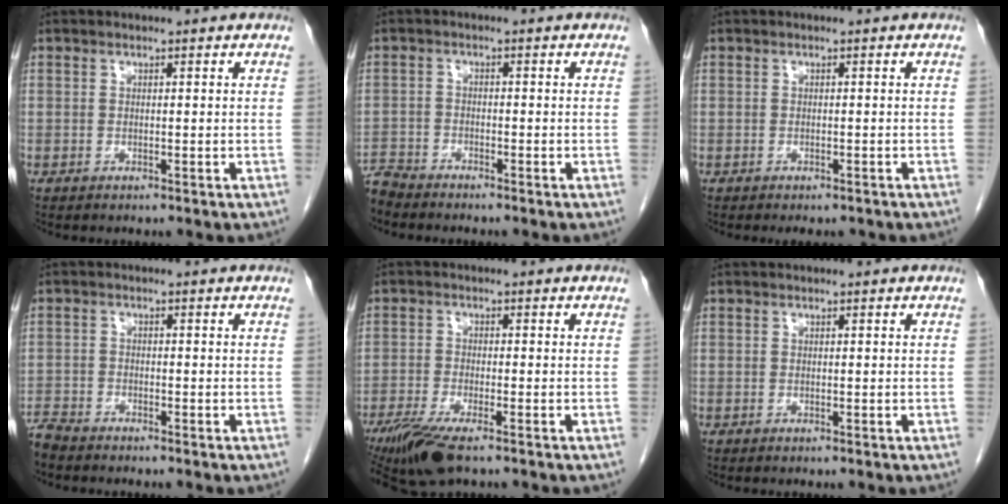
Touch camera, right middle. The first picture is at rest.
{"total": 4.0, "force": [-4.0, 0.3, 0.1], "torque": [0.007, -0.014, -0.076]}
{"total": 2.9, "force": [-2.5, 1.2, 1.0], "torque": [-0.010, -0.004, -0.029]}
{"total": 3.6, "force": [-3.5, 0.4, 0.7], "torque": [-0.006, -0.013, -0.068]}
{"total": 7.8, "force": [-5.5, 1.3, 5.4], "torque": [-0.099, -0.019, -0.097]}
{"total": 0.0}